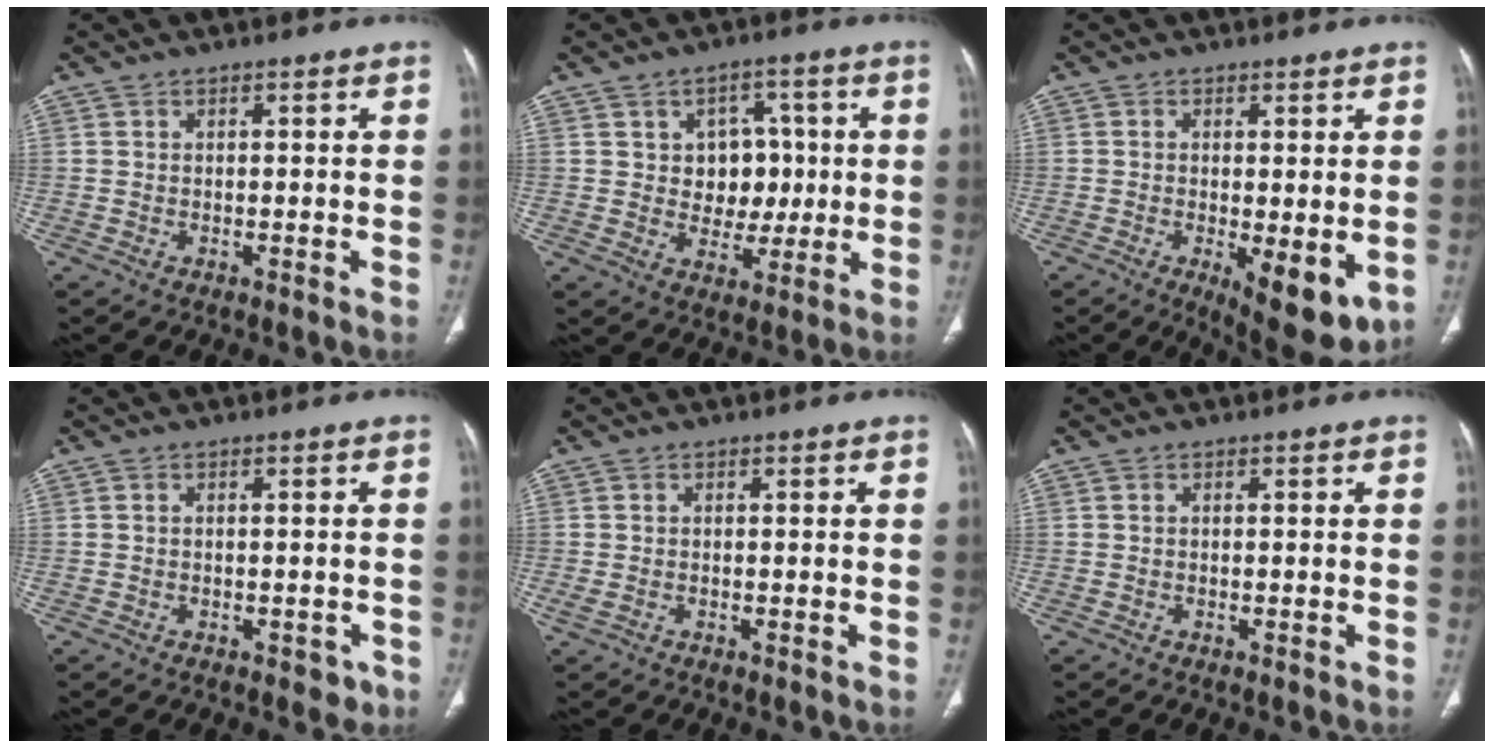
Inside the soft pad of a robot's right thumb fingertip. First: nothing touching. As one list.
[{"total": 8.9, "force": [1.3, 7.1, 5.3], "torque": [-0.023, -0.001, 0.023]}, {"total": 9.6, "force": [-2.2, 3.5, 8.6], "torque": [-0.119, -0.023, -0.024]}, {"total": 2.5, "force": [-1.1, 1.6, 1.6], "torque": [-0.005, 0.004, -0.010]}, {"total": 1.5, "force": [-0.3, 0.7, 1.2], "torque": [-0.034, 0.000, -0.005]}, {"total": 0.0}]